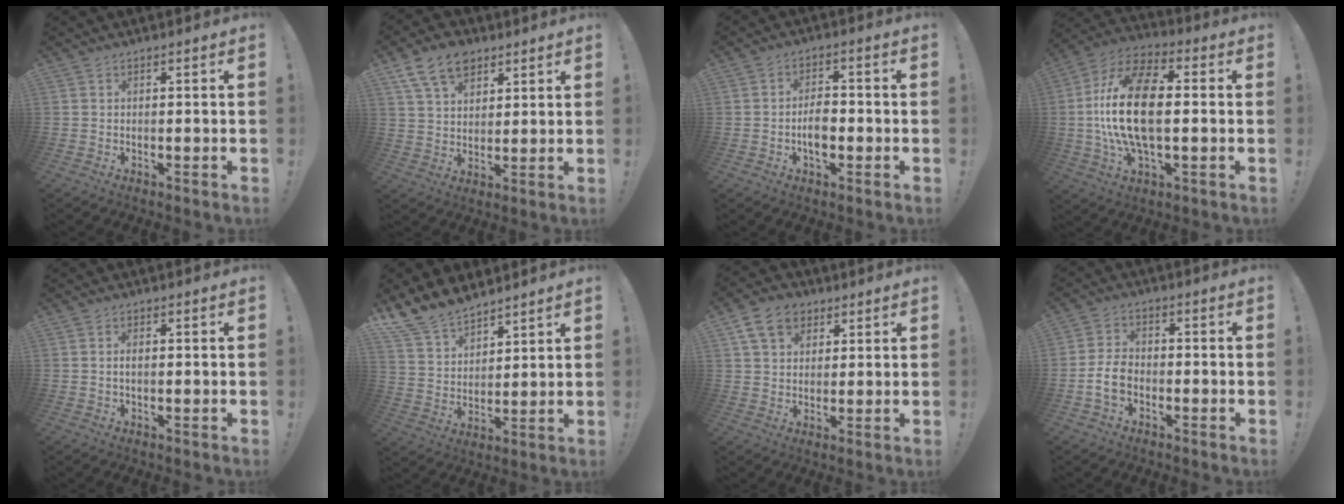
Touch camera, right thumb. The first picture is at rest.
{"total": 12.2, "force": [7.2, 7.9, 5.8], "torque": [-0.098, -0.029, 0.138]}
{"total": 6.3, "force": [-1.7, 4.4, 4.2], "torque": [-0.056, 0.008, -0.033]}
{"total": 21.2, "force": [-0.2, 10.6, 18.3], "torque": [-0.359, 0.005, -0.006]}
{"total": 1.7, "force": [-0.1, 0.8, 1.4], "torque": [-0.023, 0.002, -0.004]}
{"total": 11.7, "force": [10.2, 5.3, 2.4], "torque": [-0.060, -0.074, 0.200]}
{"total": 10.4, "force": [5.1, 7.6, 4.8], "torque": [-0.074, -0.013, 0.100]}
{"total": 7.0, "force": [-2.7, 4.4, 4.8], "torque": [-0.096, 0.007, -0.046]}